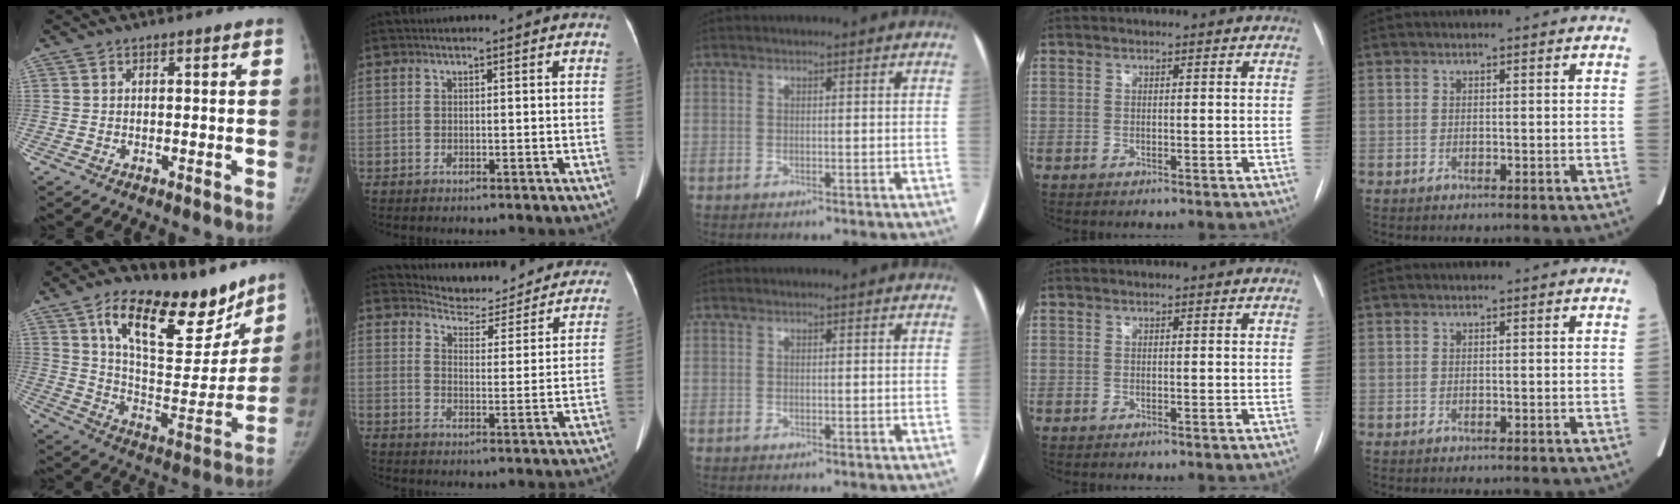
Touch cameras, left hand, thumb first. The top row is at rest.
{"thumb": {"total": 24.1, "force": [15.4, 10.7, 15.1], "torque": [-0.178, -0.068, 0.249]}, "index": {"total": 17.0, "force": [16.2, 4.1, 3.0], "torque": [-0.020, -0.032, 0.188]}}